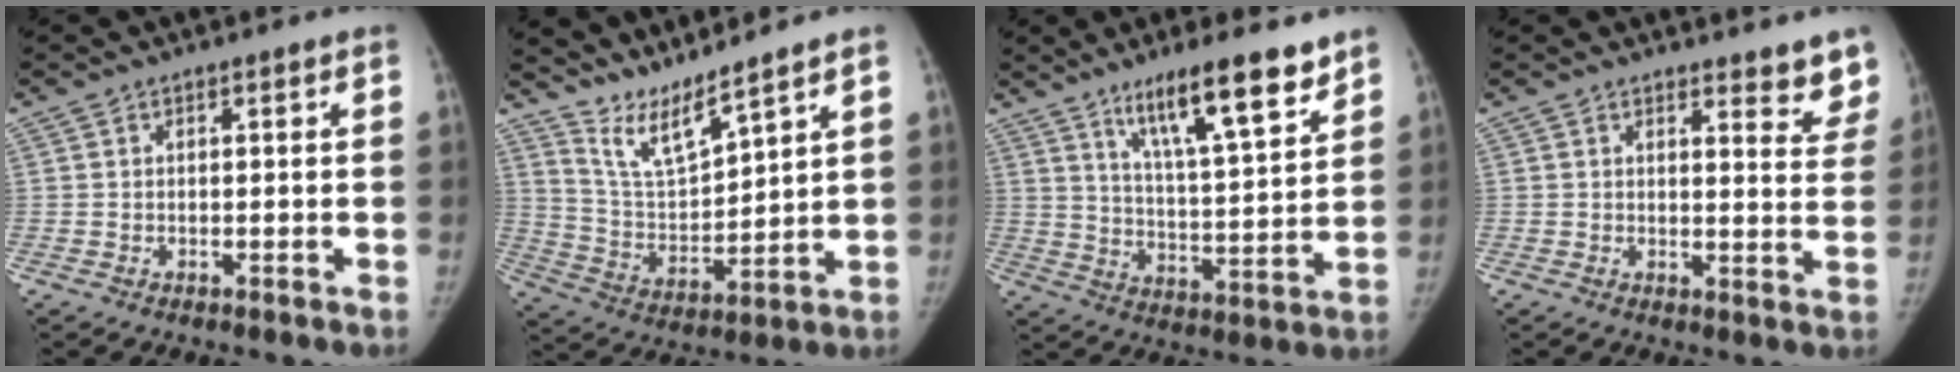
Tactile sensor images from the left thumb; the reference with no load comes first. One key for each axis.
{"total": 9.2, "fx": 8.3, "fy": 0.3, "fz": 3.9, "tx": -0.075, "ty": -0.069, "tz": 0.177}
{"total": 15.3, "fx": 10.4, "fy": 3.0, "fz": 10.9, "tx": -0.156, "ty": -0.060, "tz": 0.176}
{"total": 7.3, "fx": 6.3, "fy": 2.3, "fz": 2.8, "tx": 0.008, "ty": -0.041, "tz": 0.058}